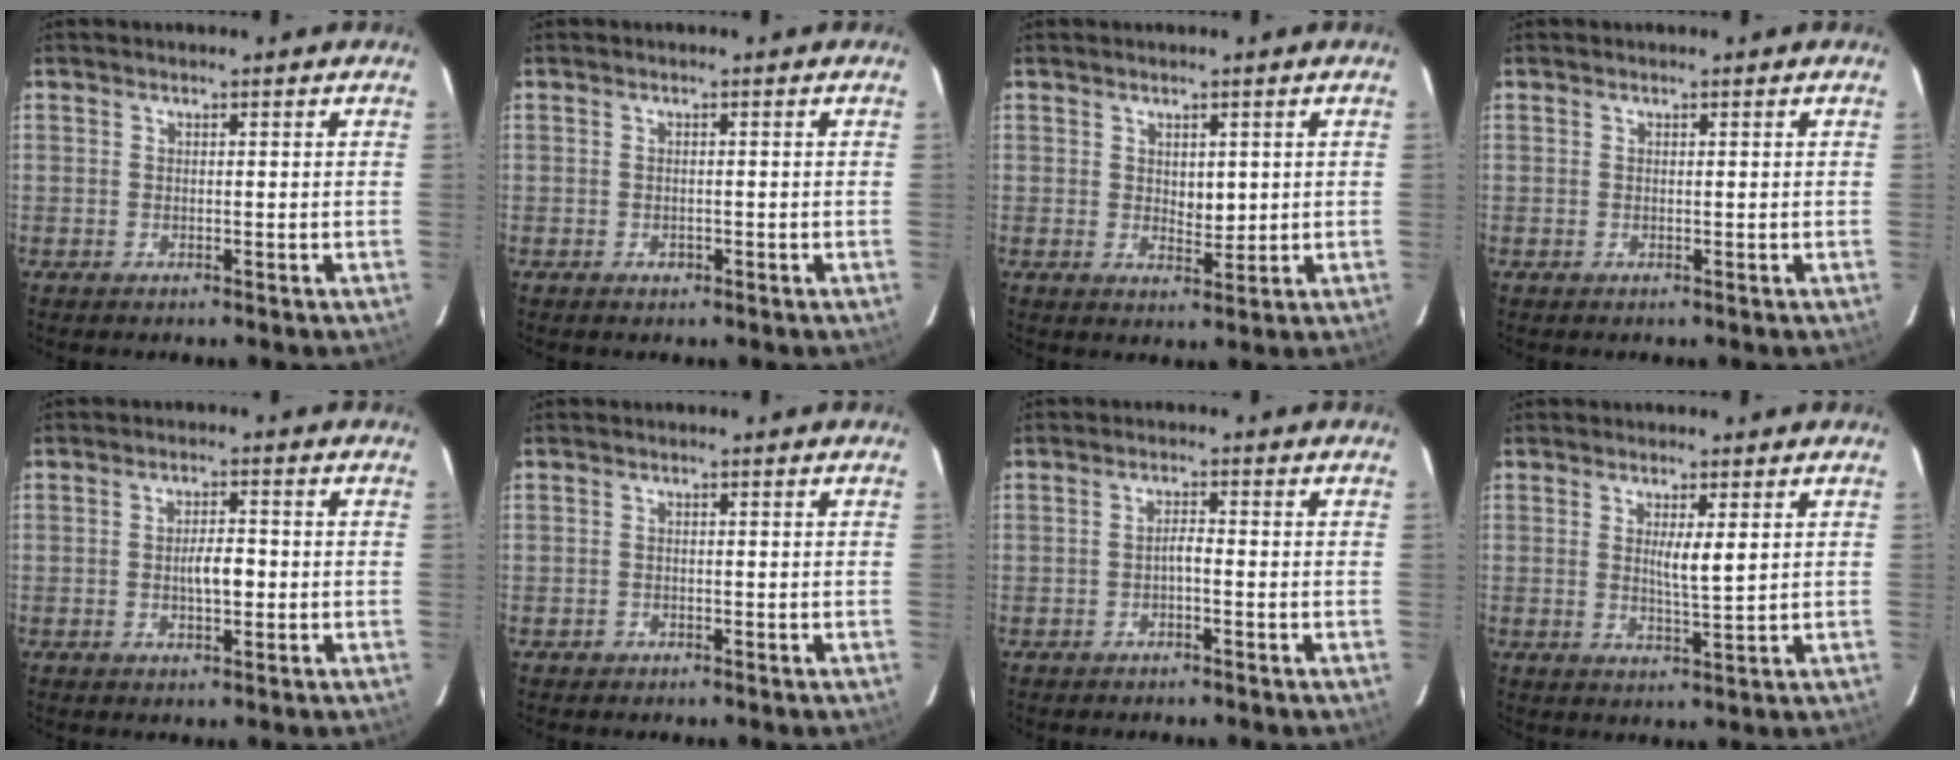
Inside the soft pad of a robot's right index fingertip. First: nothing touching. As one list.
[{"total": 0.8, "force": [-0.5, 0.5, 0.3], "torque": [-0.006, 0.001, -0.005]}, {"total": 2.7, "force": [0.6, 1.6, 2.2], "torque": [-0.030, -0.006, 0.014]}, {"total": 0.0}, {"total": 3.8, "force": [-0.5, 1.2, 3.5], "torque": [-0.061, 0.002, -0.007]}, {"total": 0.7, "force": [-0.4, 0.5, 0.0], "torque": [-0.008, 0.002, -0.007]}, {"total": 1.6, "force": [-0.6, 0.3, 1.4], "torque": [-0.023, 0.004, -0.013]}, {"total": 3.6, "force": [1.0, 0.2, 3.5], "torque": [-0.061, -0.009, 0.017]}]